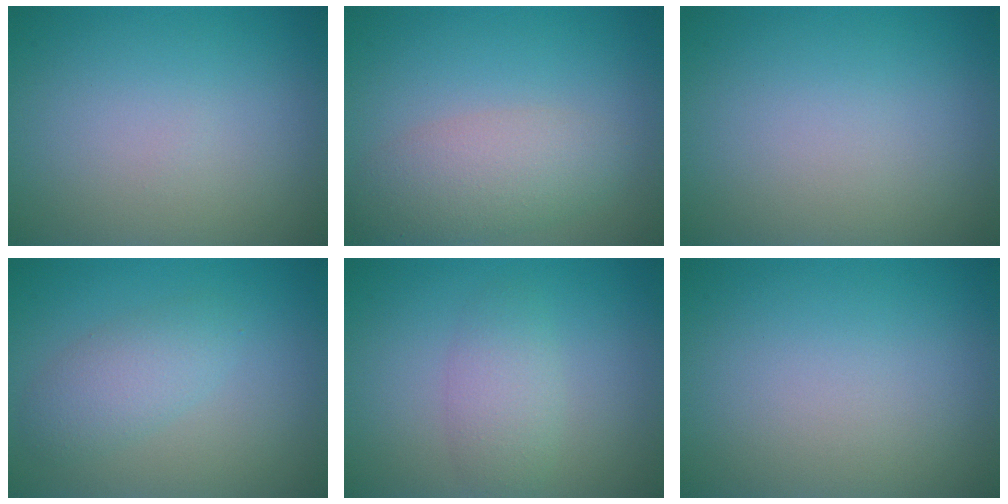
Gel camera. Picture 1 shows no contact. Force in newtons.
{"total": 4.1, "press": 4.1, "slide": 0.2}
{"total": 0.0}
{"total": 2.8, "press": 2.8, "slide": 0.1}
{"total": 2.5, "press": 2.5, "slide": 0.2}
{"total": 0.0}